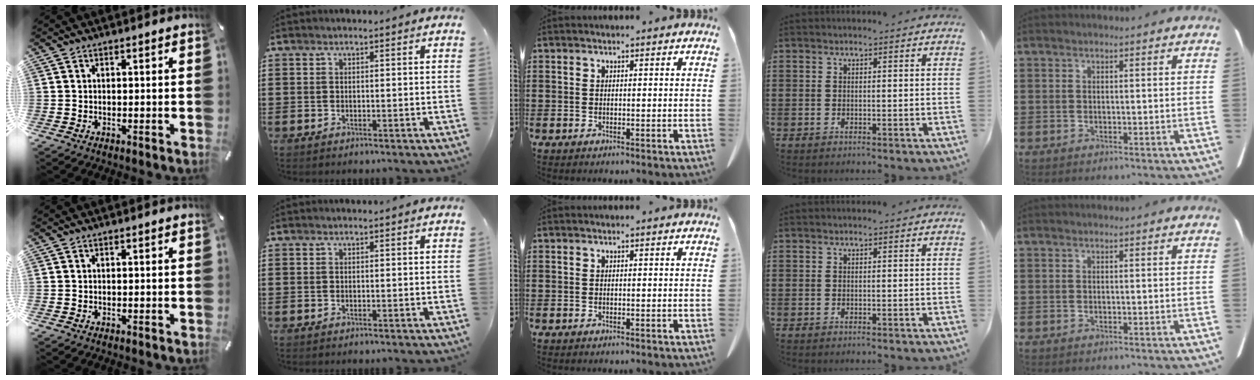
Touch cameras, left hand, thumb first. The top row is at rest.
{}